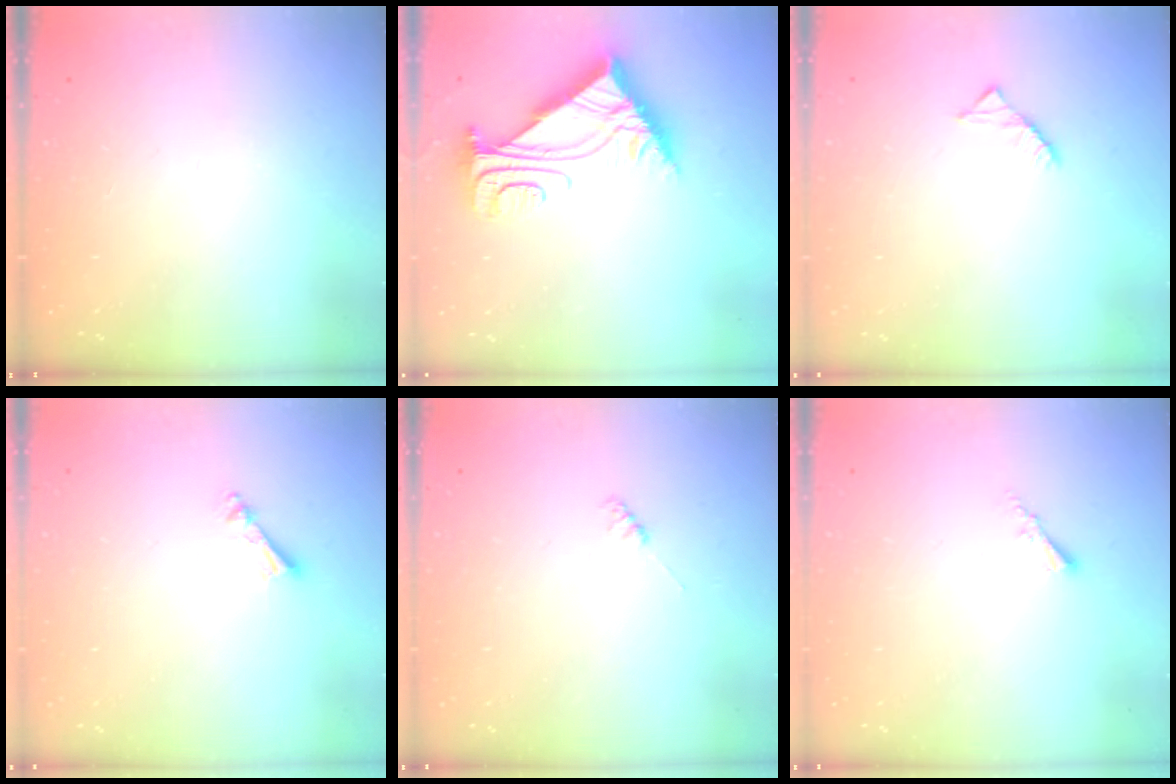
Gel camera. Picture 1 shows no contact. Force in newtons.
{"total": 10.8, "press": 10.7, "slide": 0.9}
{"total": 2.6, "press": 2.6, "slide": 0.4}
{"total": 3.5, "press": 3.5, "slide": 0.1}
{"total": 2.3, "press": 2.3, "slide": 0.3}
{"total": 1.7, "press": 1.6, "slide": 0.4}